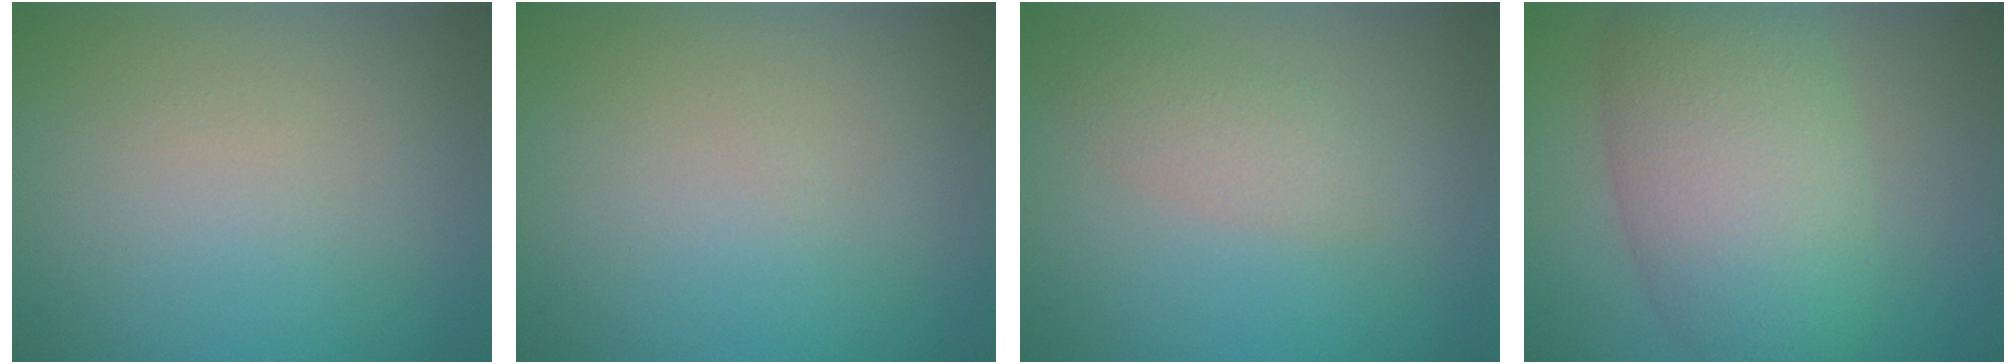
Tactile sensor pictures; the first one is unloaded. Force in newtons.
{"total": 0.0}
{"total": 2.3, "press": 2.3, "slide": 0.1}
{"total": 9.1, "press": 9.1, "slide": 0.3}